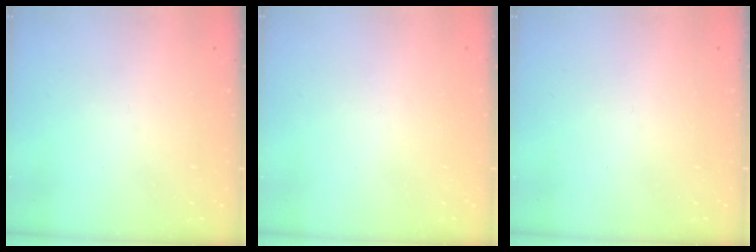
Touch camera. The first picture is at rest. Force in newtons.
{"total": 1.7, "press": 1.7, "slide": 0.1}
{"total": 1.6, "press": 1.6, "slide": 0.1}